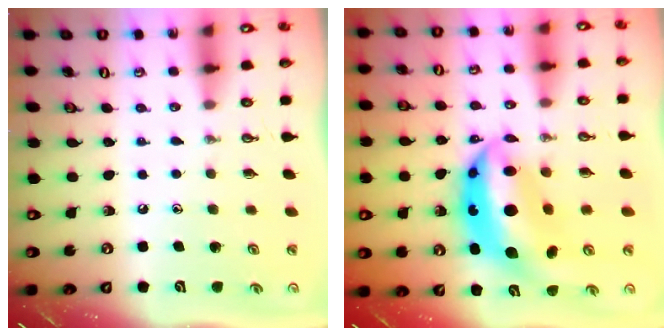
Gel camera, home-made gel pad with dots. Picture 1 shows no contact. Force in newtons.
{"total": 15.4, "press": 15.4, "slide": 1.3}